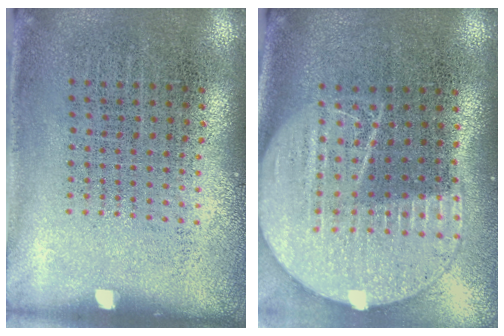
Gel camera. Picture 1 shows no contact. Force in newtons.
{"total": 2.1, "press": 1.9, "slide": 1.0}